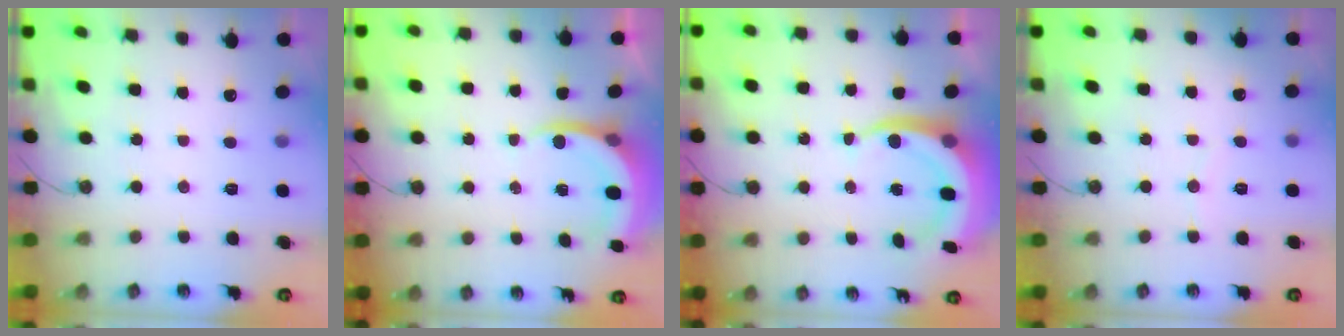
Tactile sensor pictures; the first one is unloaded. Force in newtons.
{"total": 4.5, "press": 4.5, "slide": 0.1}
{"total": 8.8, "press": 8.6, "slide": 1.6}
{"total": 2.4, "press": 2.4, "slide": 0.2}